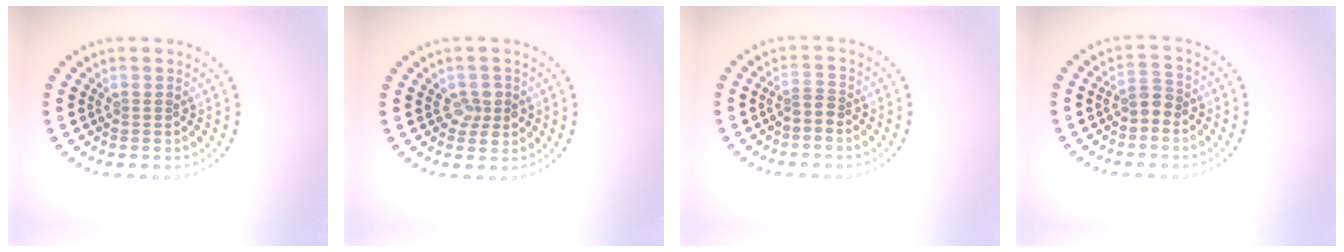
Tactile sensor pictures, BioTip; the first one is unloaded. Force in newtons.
{"total": 1.9, "press": 1.9, "slide": 0.5}
{"total": 1.1, "press": 0.7, "slide": 0.9}
{"total": 1.8, "press": 1.5, "slide": 0.9}